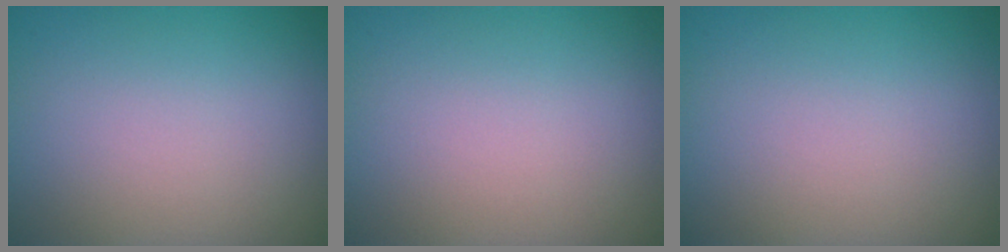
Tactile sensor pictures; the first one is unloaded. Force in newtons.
{"total": 0.0}
{"total": 0.0}